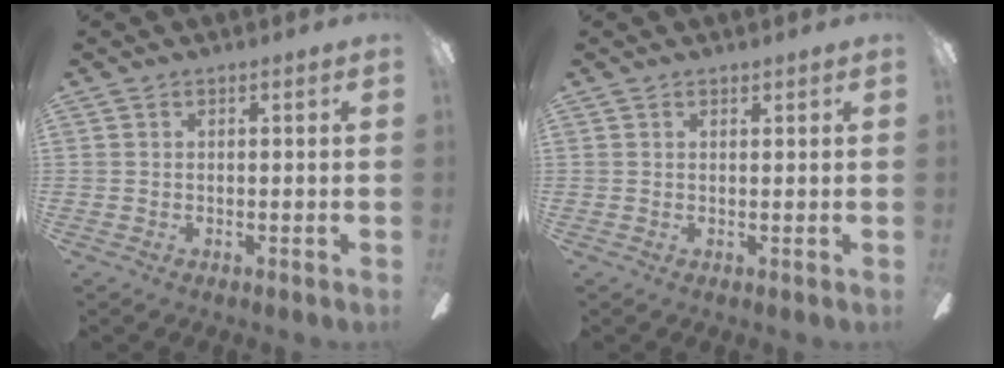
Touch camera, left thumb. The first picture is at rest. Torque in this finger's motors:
{"motor_torque": [0.10, 0.07, -0.28, 0.15, -0.01]}